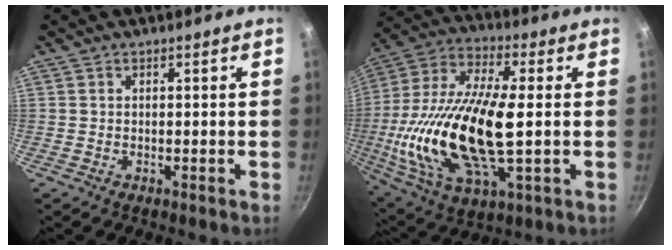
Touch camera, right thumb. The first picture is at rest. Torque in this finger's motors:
{"motor_torque": [-0.68, 1.99, 2.59, -0.17, 0.72]}